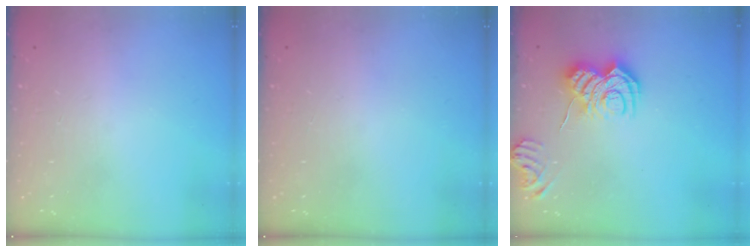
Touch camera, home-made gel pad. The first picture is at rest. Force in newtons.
{"total": 0.0}
{"total": 10.1, "press": 10.1, "slide": 0.9}